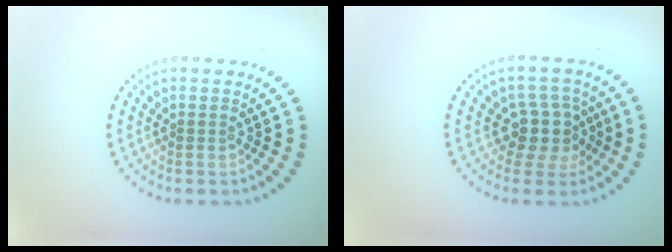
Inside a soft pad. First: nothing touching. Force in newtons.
{"total": 3.4, "press": 2.9, "slide": 1.8}